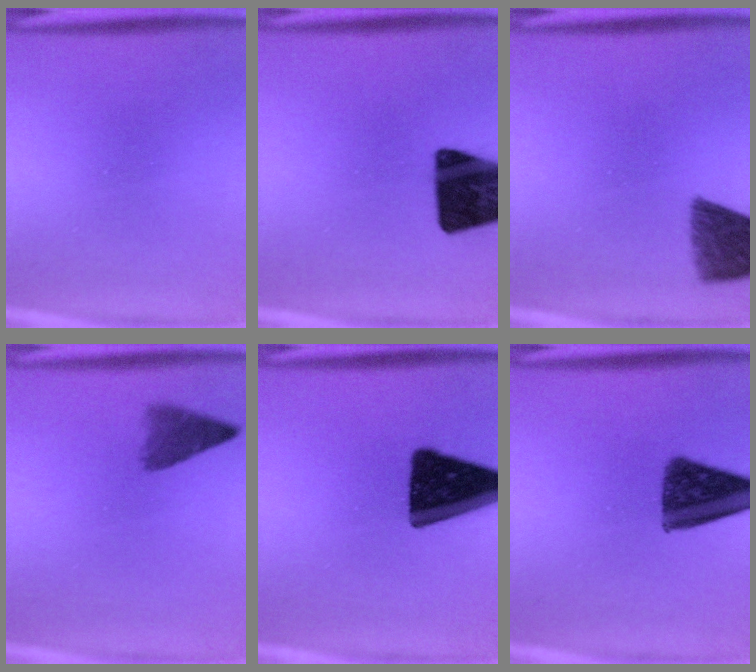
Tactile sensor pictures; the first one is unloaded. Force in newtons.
{"total": 18.9}
{"total": 7.4}
{"total": 4.6}
{"total": 17.7}
{"total": 12.0}